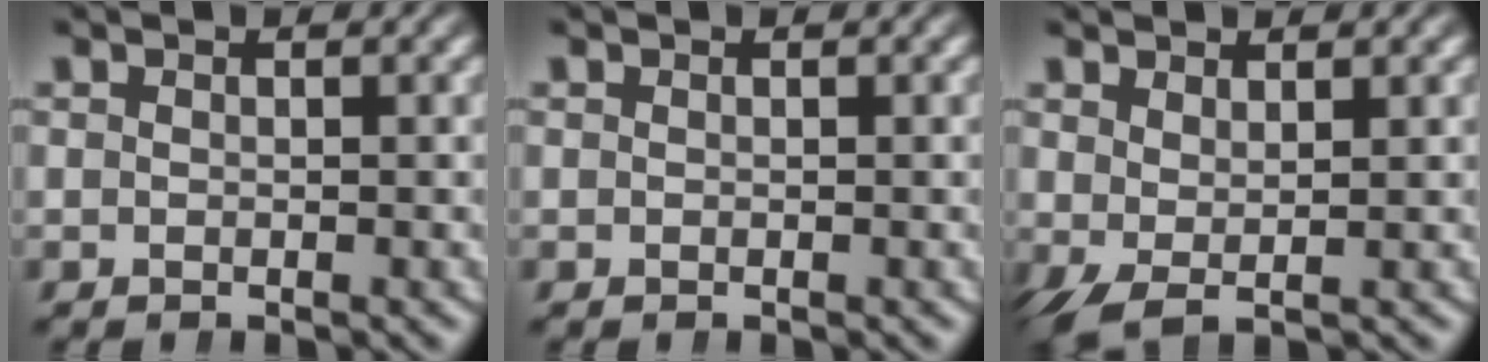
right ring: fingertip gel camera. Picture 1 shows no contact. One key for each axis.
{"total": 0.0}
{"total": 1.4, "fx": 0.1, "fy": 0.6, "fz": 1.3, "tx": -0.032, "ty": -0.018, "tz": 0.019}